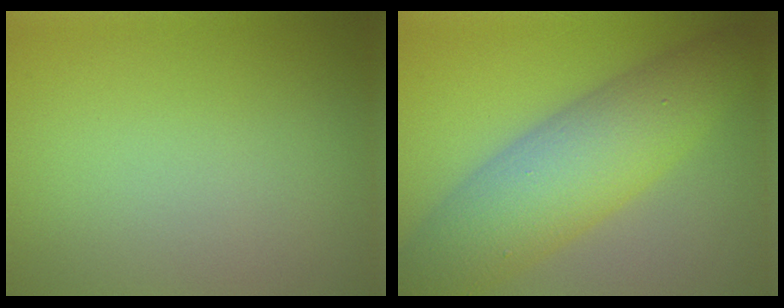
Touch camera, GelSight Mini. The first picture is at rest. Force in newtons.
{"total": 8.6, "press": 8.6, "slide": 0.2}